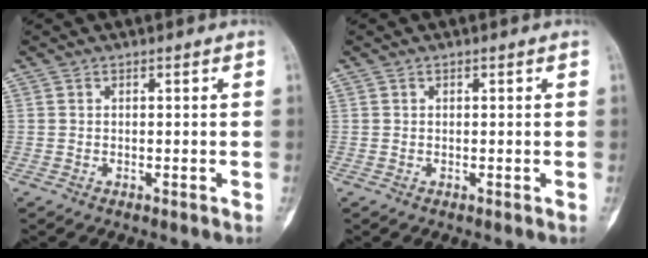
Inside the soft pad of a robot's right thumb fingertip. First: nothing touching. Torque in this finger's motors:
{"motor_torque": [-0.15, -0.09, -0.29, 0.21, -0.14]}